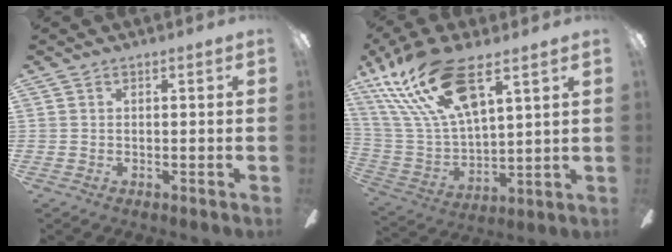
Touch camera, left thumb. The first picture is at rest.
{"total": 21.4, "force": [12.7, 8.1, 15.2], "torque": [-0.313, -0.053, 0.220]}